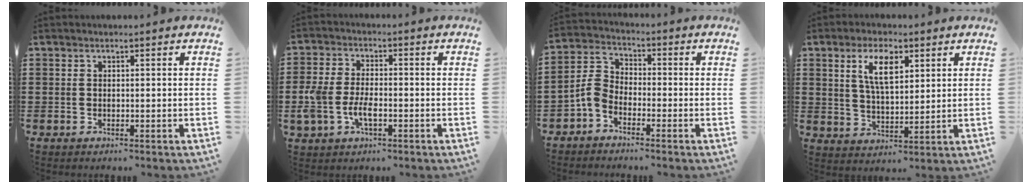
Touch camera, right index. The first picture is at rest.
{"total": 5.2, "force": [-1.6, 2.8, 4.1], "torque": [-0.102, -0.002, -0.035]}
{"total": 4.4, "force": [-2.7, 2.6, 2.3], "torque": [-0.075, 0.002, -0.062]}
{"total": 6.5, "force": [2.9, 2.6, 5.1], "torque": [-0.112, 0.009, 0.051]}